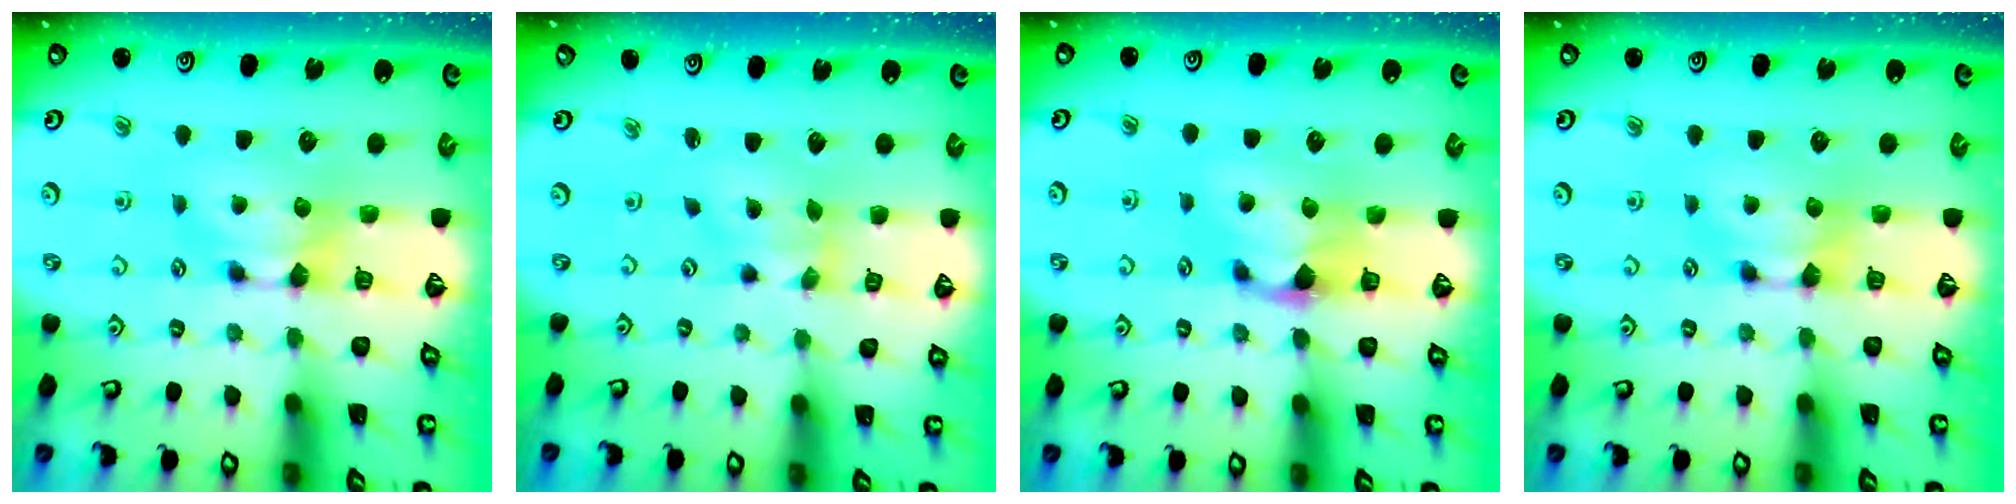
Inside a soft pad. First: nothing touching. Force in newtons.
{"total": 1.3, "press": 0.3, "slide": 1.2}
{"total": 2.7, "press": 2.6, "slide": 0.8}
{"total": 0.0}